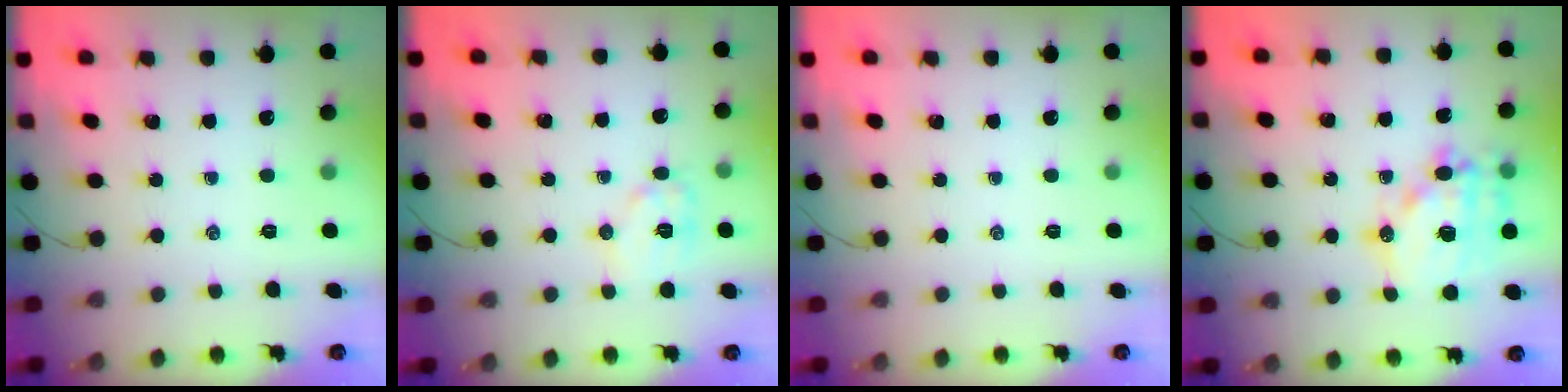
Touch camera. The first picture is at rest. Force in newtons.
{"total": 9.1, "press": 9.1, "slide": 0.2}
{"total": 0.0}
{"total": 15.4, "press": 15.1, "slide": 3.2}